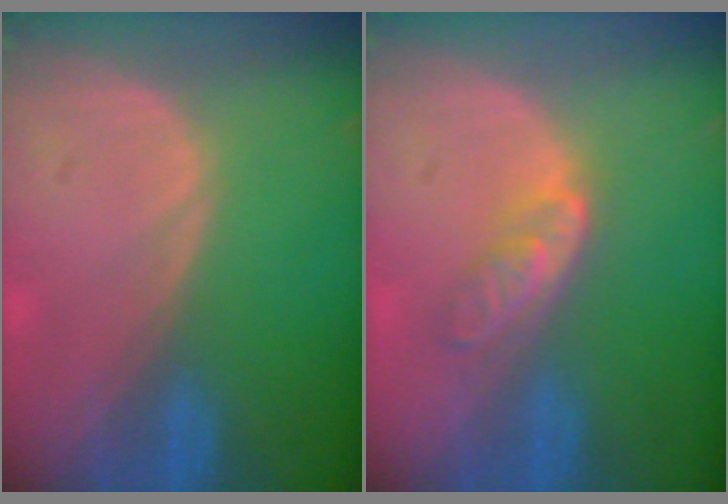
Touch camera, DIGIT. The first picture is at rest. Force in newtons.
{"total": 4.7, "press": 3.9, "slide": 2.5}